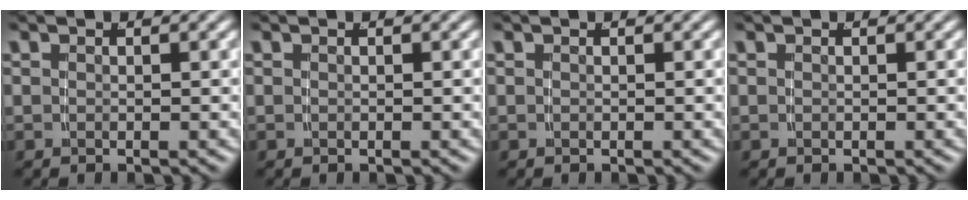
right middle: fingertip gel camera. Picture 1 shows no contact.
{"total": 0.0}
{"total": 0.0}
{"total": 0.0}